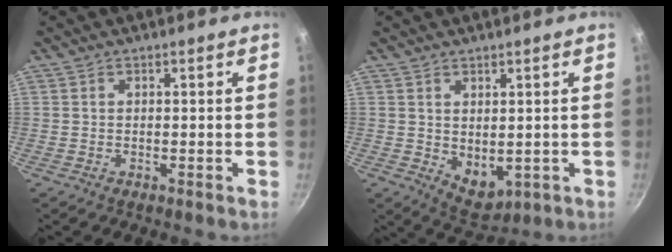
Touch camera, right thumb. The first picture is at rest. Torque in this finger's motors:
{"motor_torque": [-0.28, 0.47, -0.18, -0.17, 0.04]}